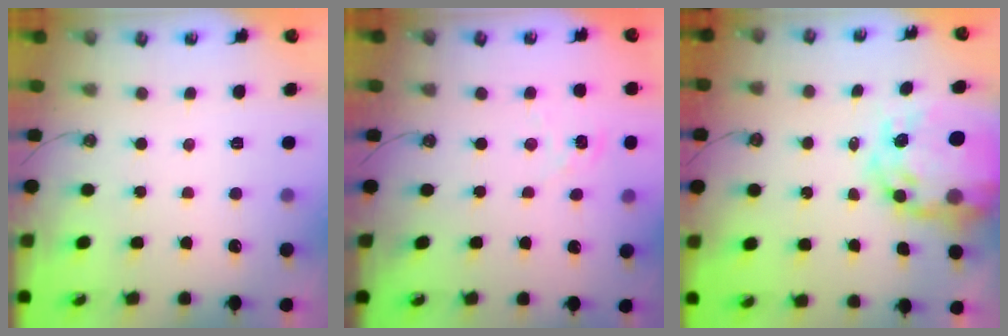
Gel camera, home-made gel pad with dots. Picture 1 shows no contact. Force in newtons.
{"total": 1.9, "press": 1.9, "slide": 0.2}
{"total": 16.1, "press": 16.1, "slide": 1.4}